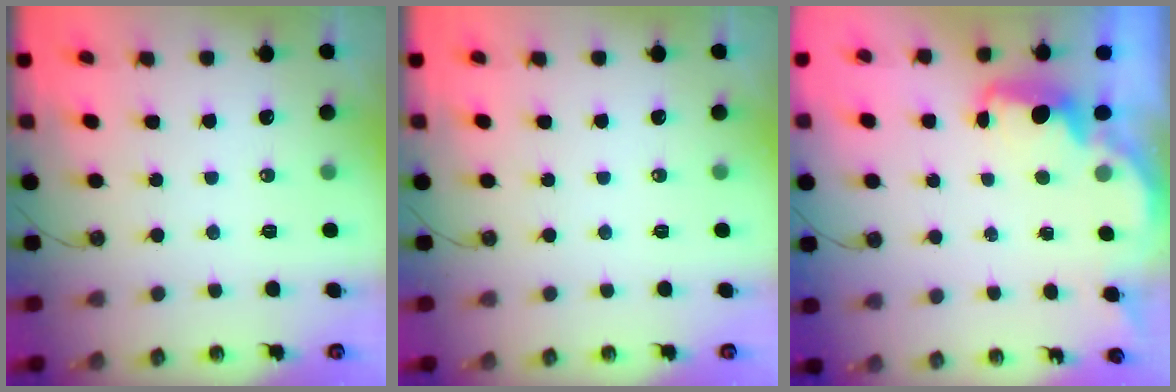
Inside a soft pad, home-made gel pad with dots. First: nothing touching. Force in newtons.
{"total": 0.0}
{"total": 2.1, "press": 2.0, "slide": 0.7}